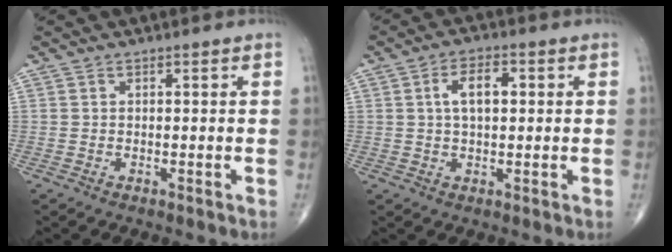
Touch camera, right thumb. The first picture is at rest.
{"total": 6.2, "force": [1.2, 3.2, 5.2], "torque": [-0.089, 0.010, 0.019]}